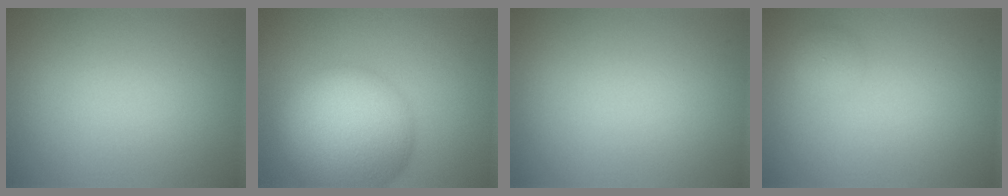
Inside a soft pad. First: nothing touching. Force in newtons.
{"total": 11.4, "press": 11.4, "slide": 0.6}
{"total": 0.0}
{"total": 0.8, "press": 0.8, "slide": 0.0}